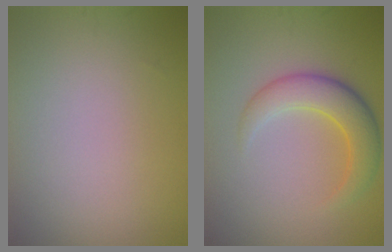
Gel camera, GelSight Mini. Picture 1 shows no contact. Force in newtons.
{"total": 4.4, "press": 4.4, "slide": 0.3}